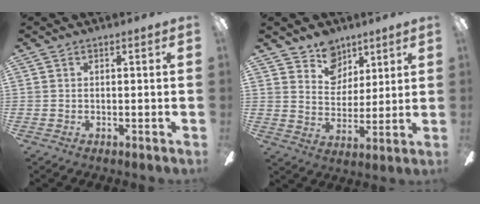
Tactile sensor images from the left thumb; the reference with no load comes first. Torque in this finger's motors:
{"motor_torque": [0.29, -0.21, 0.03, -0.32, -0.02]}